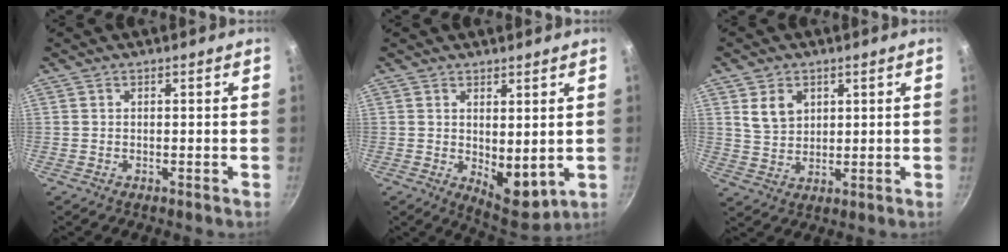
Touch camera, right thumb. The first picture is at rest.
{"total": 7.7, "force": [0.9, 3.8, 6.7], "torque": [-0.076, -0.030, 0.026]}
{"total": 5.9, "force": [2.2, 4.5, 3.1], "torque": [-0.037, -0.009, 0.049]}